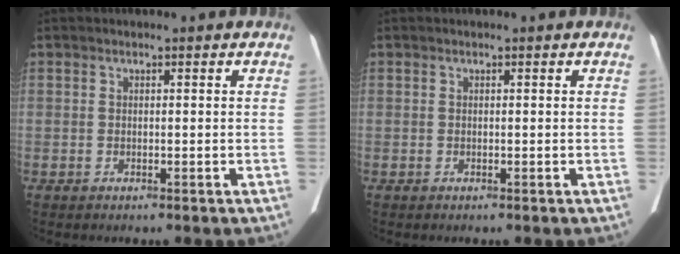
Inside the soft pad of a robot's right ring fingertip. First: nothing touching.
{"total": 0.0}